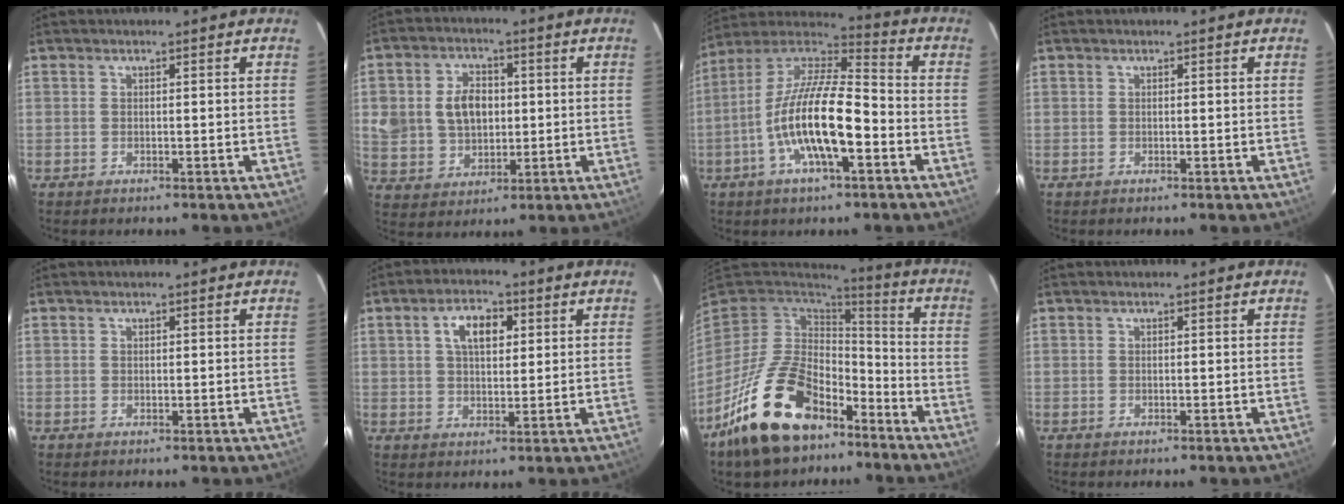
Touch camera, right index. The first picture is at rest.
{"total": 10.4, "force": [1.1, 8.1, 6.5], "torque": [-0.138, 0.020, 0.032]}
{"total": 17.1, "force": [-5.6, 4.9, 15.4], "torque": [-0.294, -0.005, -0.112]}
{"total": 0.0}
{"total": 0.0}
{"total": 6.4, "force": [2.2, 3.5, 5.0], "torque": [-0.086, 0.017, 0.039]}
{"total": 20.9, "force": [-12.6, 11.2, 12.3], "torque": [-0.255, -0.005, -0.206]}
{"total": 0.0}